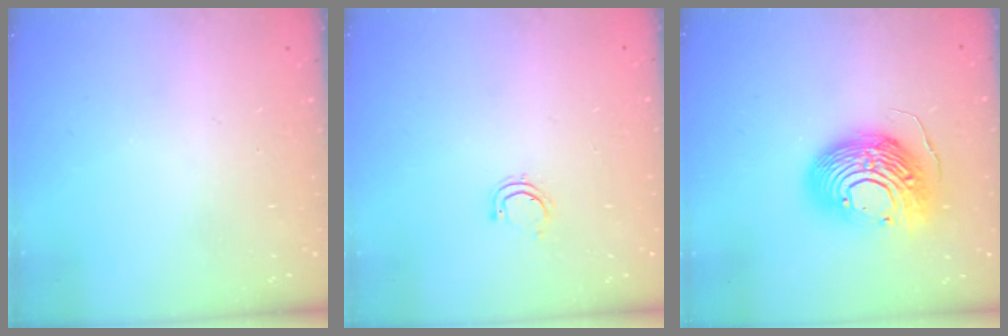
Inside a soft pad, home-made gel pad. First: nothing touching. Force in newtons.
{"total": 3.8, "press": 3.5, "slide": 1.6}
{"total": 17.0, "press": 16.9, "slide": 1.5}